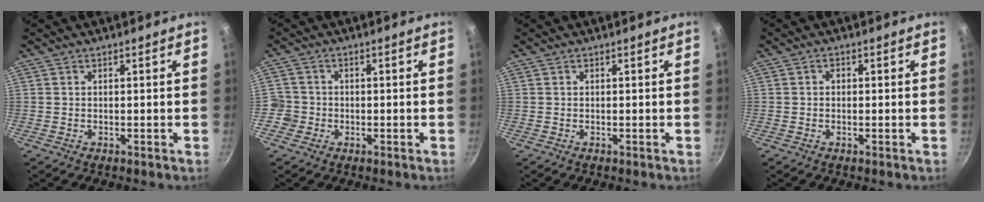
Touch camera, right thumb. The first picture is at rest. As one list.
[{"total": 4.1, "force": [-1.4, 3.7, 0.8], "torque": [0.005, 0.020, -0.029]}, {"total": 0.0}, {"total": 1.1, "force": [-0.1, 1.0, 0.6], "torque": [-0.008, 0.006, -0.004]}]